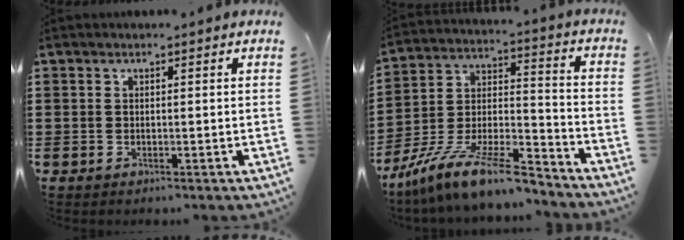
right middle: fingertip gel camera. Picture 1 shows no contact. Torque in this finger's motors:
{"motor_torque": [1.51, -0.63, 0.76, 0.13]}